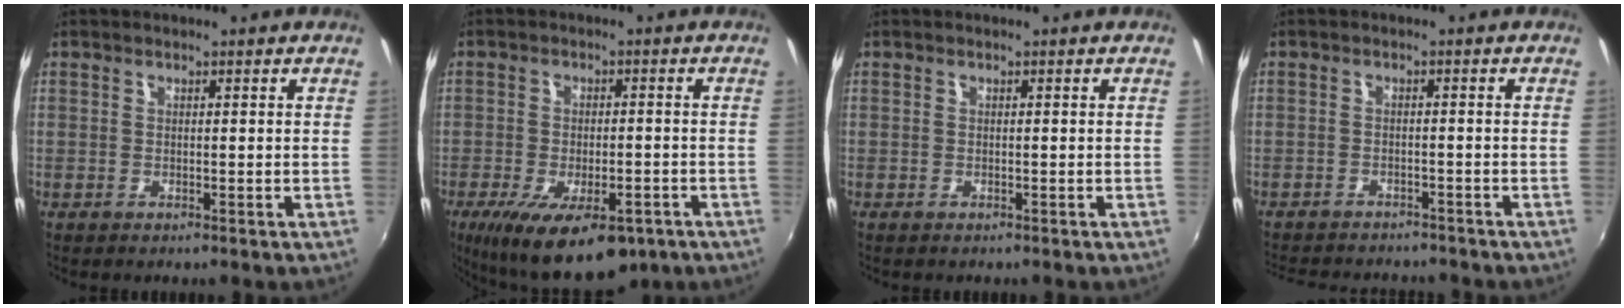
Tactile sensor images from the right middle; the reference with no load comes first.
{"total": 16.6, "force": [-9.9, 6.8, 11.4], "torque": [-0.216, -0.044, -0.140]}
{"total": 0.0}
{"total": 10.2, "force": [-9.1, 3.2, 3.3], "torque": [-0.081, -0.014, -0.132]}